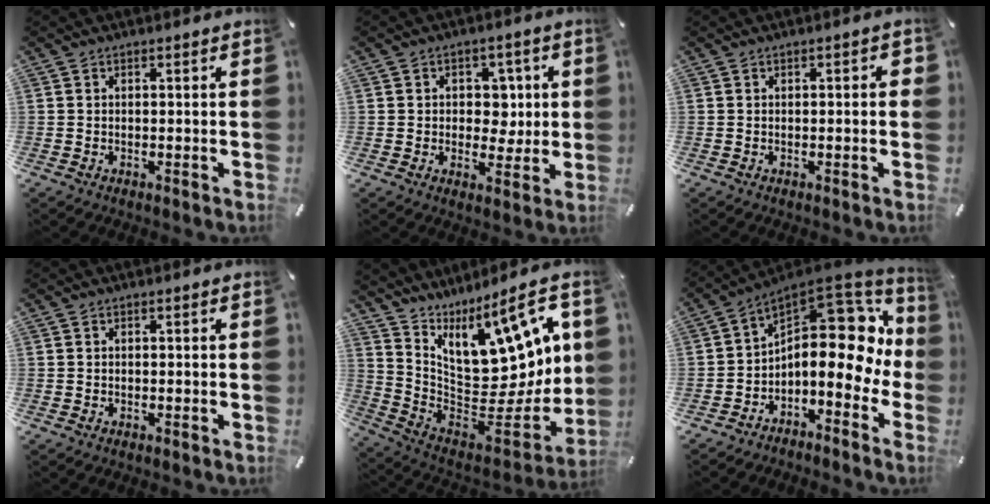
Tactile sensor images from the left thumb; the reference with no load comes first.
{"total": 7.0, "force": [0.7, 5.9, 3.7], "torque": [-0.036, -0.001, 0.007]}
{"total": 1.8, "force": [-0.1, 0.6, 1.7], "torque": [-0.022, 0.001, -0.005]}
{"total": 0.0}
{"total": 17.1, "force": [9.0, 8.4, 11.8], "torque": [-0.166, -0.088, 0.158]}
{"total": 16.8, "force": [2.9, 9.6, 13.4], "torque": [-0.191, -0.051, 0.049]}